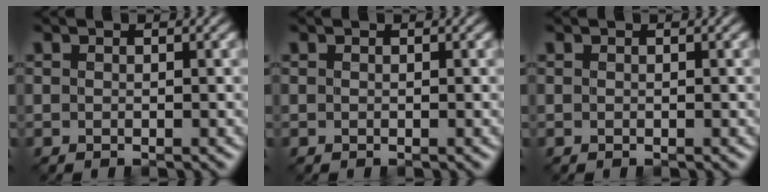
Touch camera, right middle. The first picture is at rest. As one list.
[{"total": 0.0}, {"total": 0.0}]